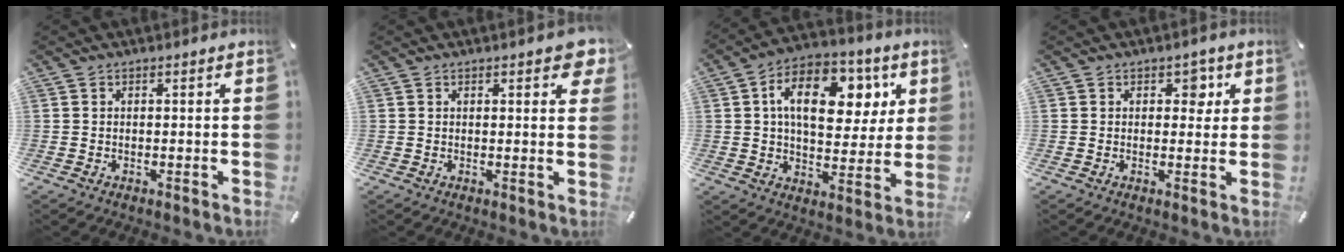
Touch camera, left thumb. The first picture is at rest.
{"total": 3.5, "force": [2.1, 1.4, 2.5], "torque": [-0.030, -0.008, 0.032]}
{"total": 16.2, "force": [5.5, 10.4, 11.2], "torque": [-0.171, -0.007, 0.097]}
{"total": 3.8, "force": [1.4, 2.7, 2.3], "torque": [-0.003, -0.012, 0.011]}